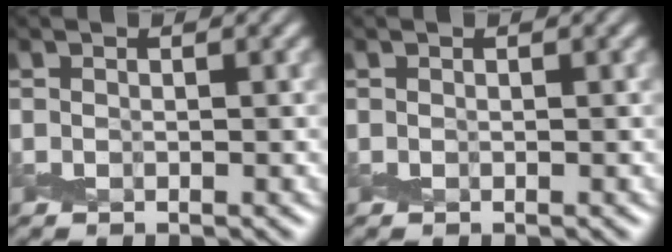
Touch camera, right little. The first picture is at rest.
{"total": 0.0}